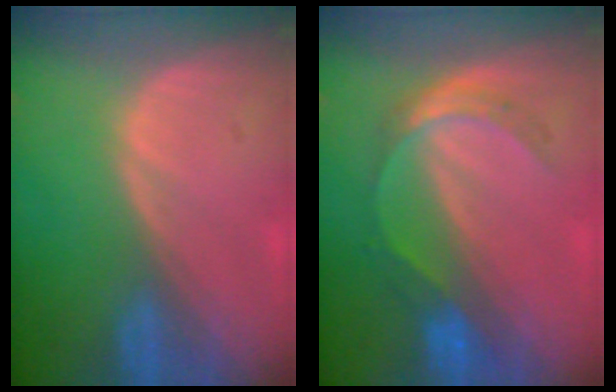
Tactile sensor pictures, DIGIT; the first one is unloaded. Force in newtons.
{"total": 5.6, "press": 5.0, "slide": 2.5}